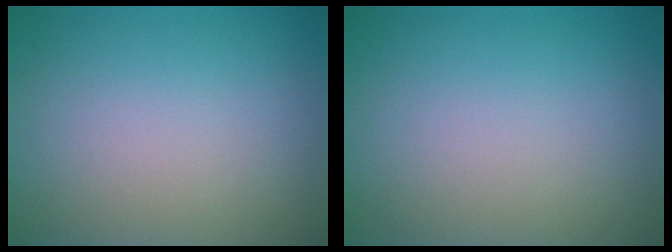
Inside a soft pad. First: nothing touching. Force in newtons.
{"total": 0.0}